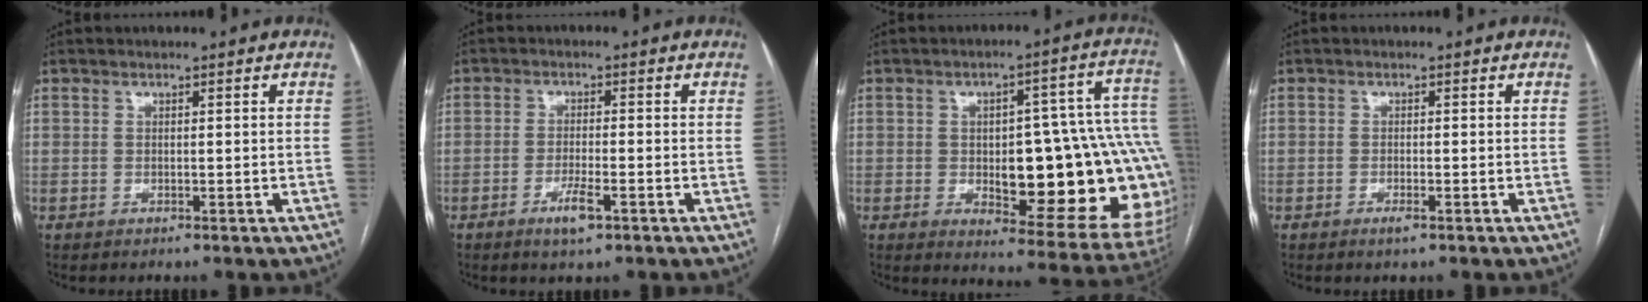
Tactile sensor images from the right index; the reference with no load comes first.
{"total": 3.9, "force": [-2.2, 0.6, 3.3], "torque": [-0.064, -0.004, -0.037]}
{"total": 25.1, "force": [-2.7, 6.9, 24.0], "torque": [-0.220, 0.032, -0.009]}
{"total": 1.4, "force": [-0.9, 0.2, 1.1], "torque": [-0.021, -0.002, -0.014]}